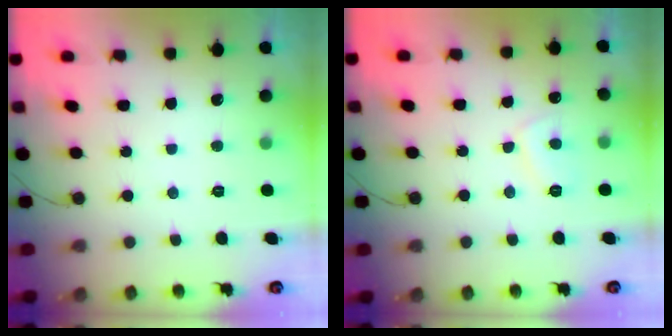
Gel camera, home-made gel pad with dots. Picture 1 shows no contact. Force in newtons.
{"total": 4.2, "press": 4.2, "slide": 0.5}